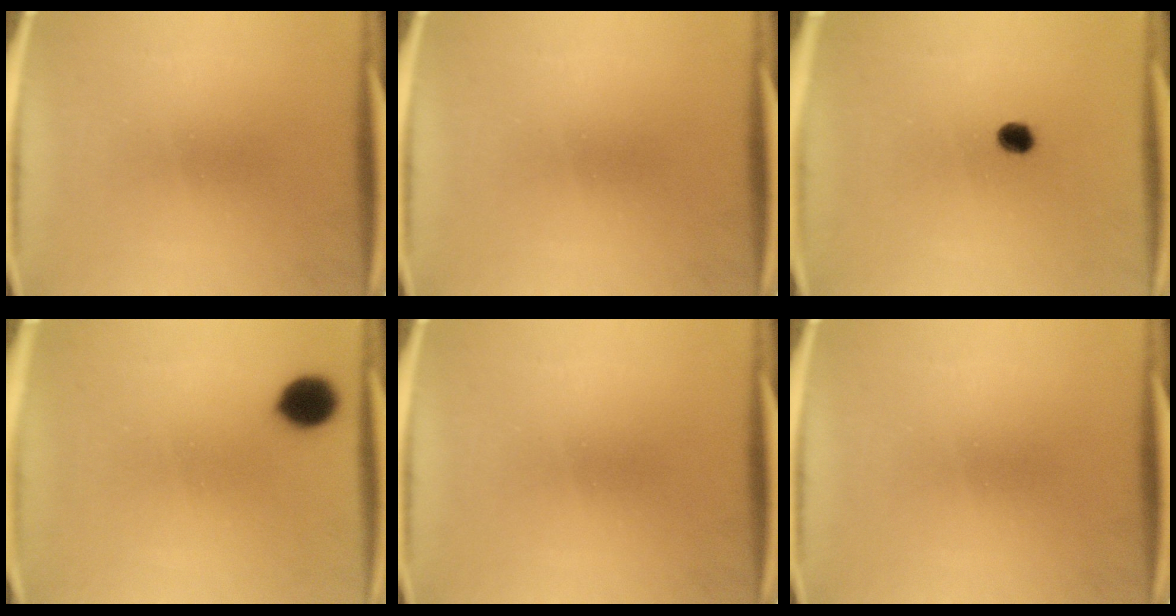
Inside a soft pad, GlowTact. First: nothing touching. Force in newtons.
{"total": 0.0}
{"total": 2.7}
{"total": 6.7}
{"total": 0.0}
{"total": 0.0}